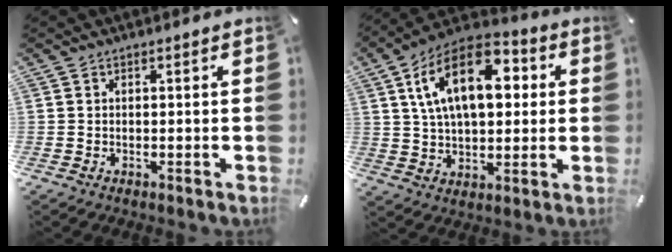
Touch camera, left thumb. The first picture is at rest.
{"total": 18.3, "force": [5.5, 10.6, 13.8], "torque": [-0.253, 0.001, 0.087]}